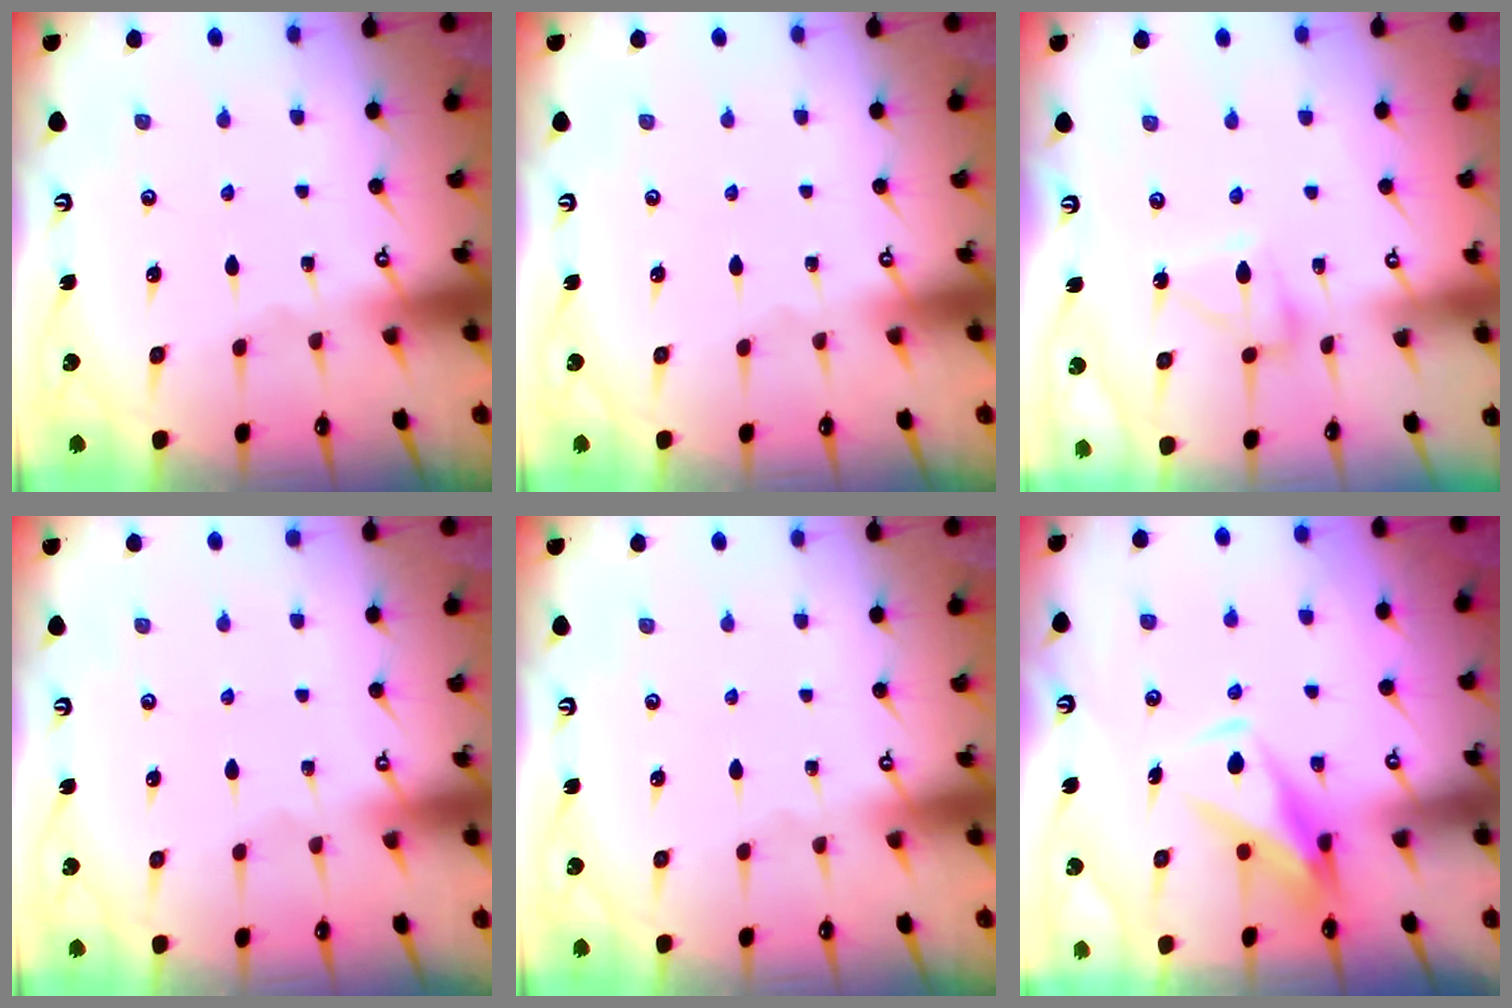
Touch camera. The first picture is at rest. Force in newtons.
{"total": 0.0}
{"total": 7.1, "press": 7.1, "slide": 0.3}
{"total": 3.8, "press": 3.8, "slide": 0.1}
{"total": 0.0}
{"total": 8.4, "press": 8.3, "slide": 0.9}